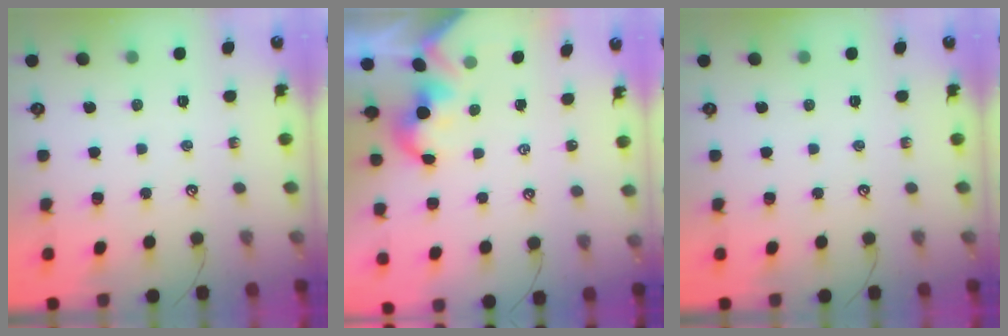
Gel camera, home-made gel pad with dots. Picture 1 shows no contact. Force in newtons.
{"total": 2.1, "press": 2.1, "slide": 0.2}
{"total": 0.0}